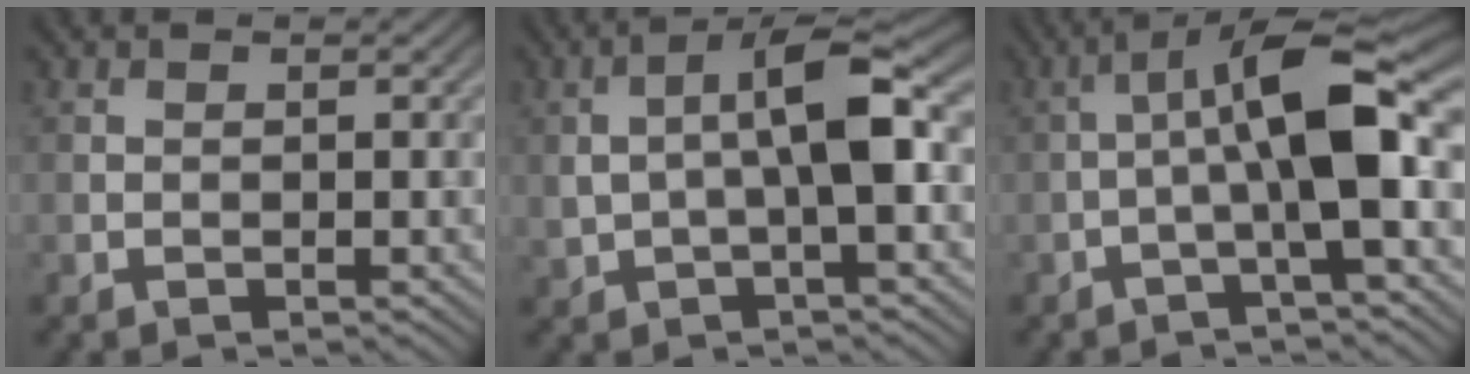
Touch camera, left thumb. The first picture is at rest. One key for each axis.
{"total": 7.6, "fx": 0.4, "fy": 2.6, "fz": 7.1, "tx": -0.137, "ty": 0.014, "tz": 0.004}
{"total": 9.2, "fx": -0.6, "fy": 2.0, "fz": 9.0, "tx": -0.140, "ty": 0.029, "tz": -0.023}